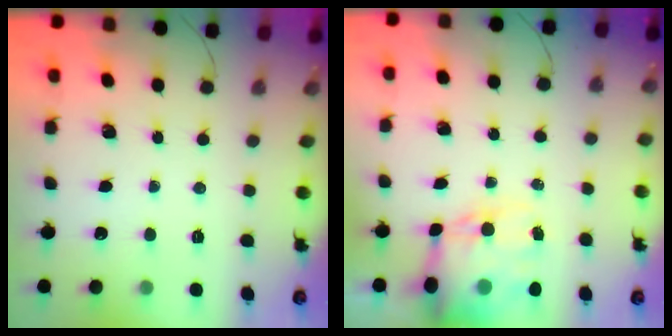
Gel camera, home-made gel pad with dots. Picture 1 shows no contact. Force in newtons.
{"total": 16.0, "press": 15.6, "slide": 3.6}